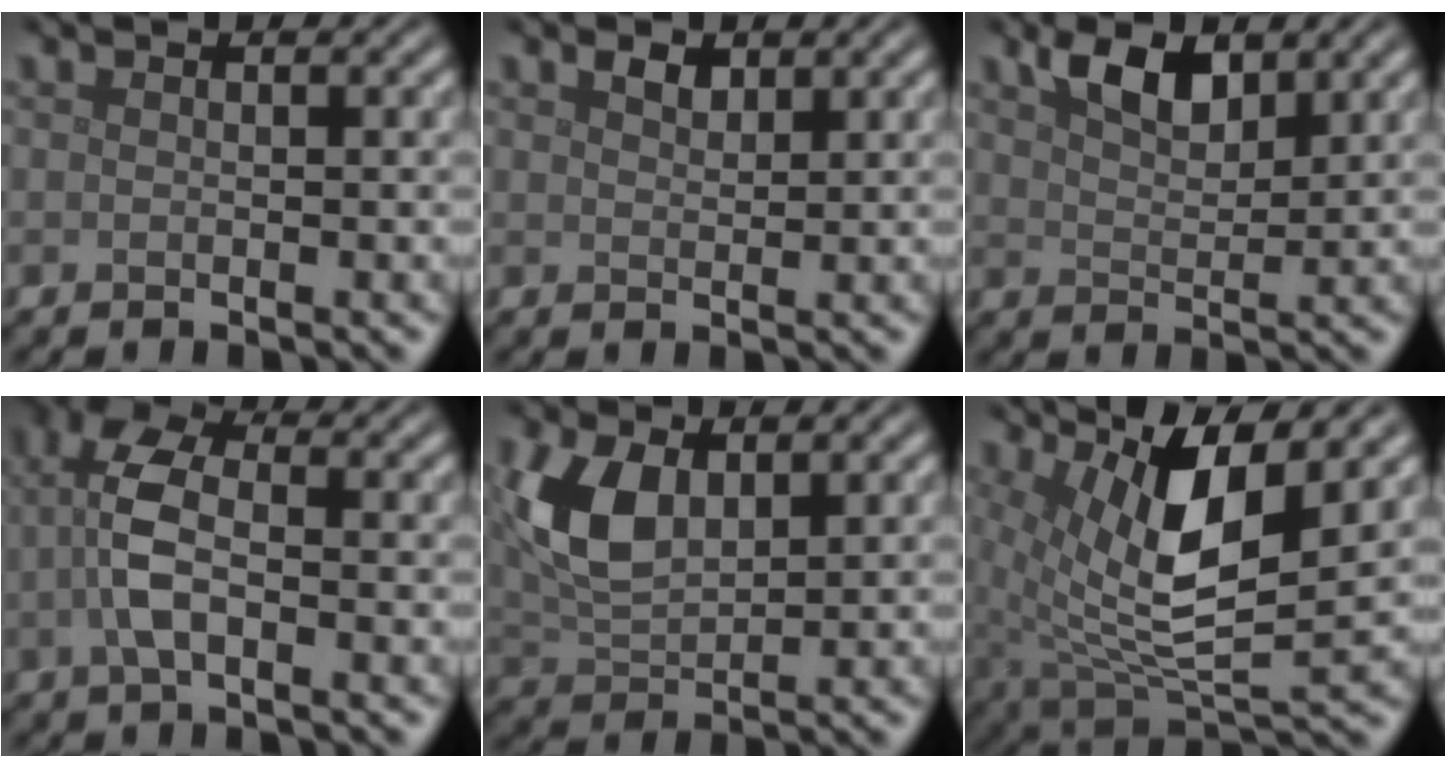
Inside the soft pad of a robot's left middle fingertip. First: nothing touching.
{"total": 1.3, "force": [1.0, 0.6, 0.5], "torque": [-0.012, 0.001, 0.021]}
{"total": 3.8, "force": [2.5, 1.7, 2.4], "torque": [-0.048, 0.002, 0.045]}
{"total": 5.0, "force": [-0.4, 2.5, 4.3], "torque": [-0.100, 0.010, -0.015]}
{"total": 6.2, "force": [1.9, 3.5, 4.7], "torque": [-0.111, 0.007, 0.038]}
{"total": 9.5, "force": [3.5, 3.2, 8.2], "torque": [-0.161, -0.007, 0.069]}